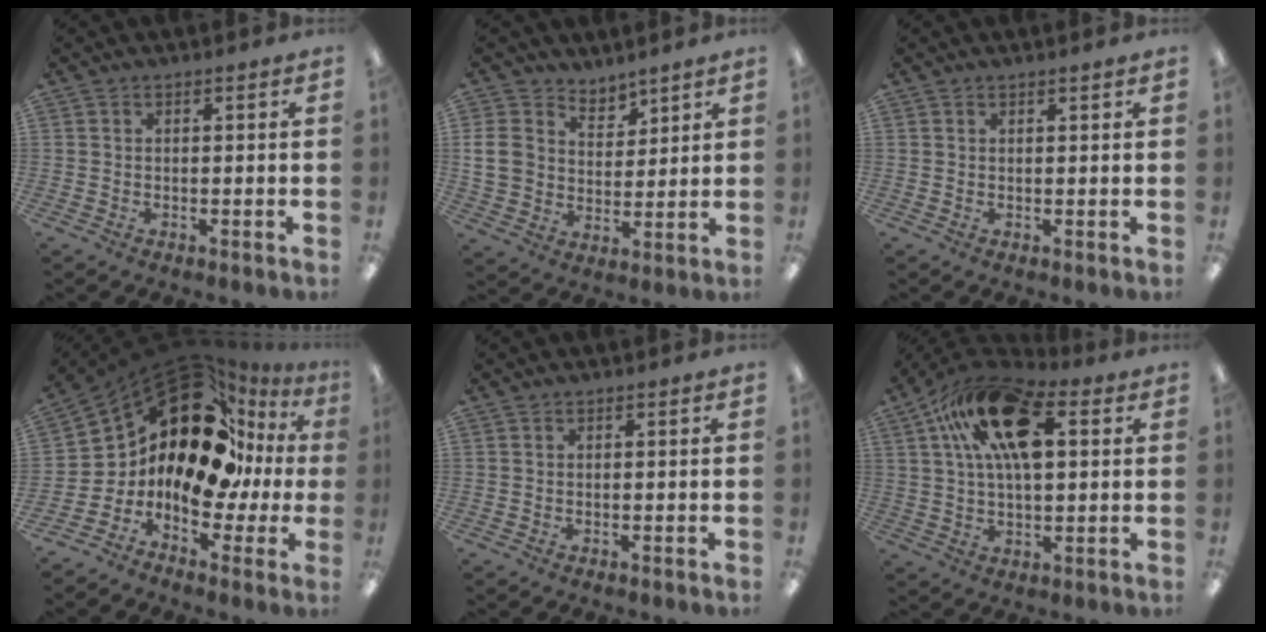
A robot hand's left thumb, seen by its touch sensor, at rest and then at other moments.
{"total": 8.7, "force": [4.7, 6.9, 2.6], "torque": [-0.060, -0.023, 0.096]}
{"total": 0.9, "force": [0.7, 0.0, 0.4], "torque": [-0.002, -0.004, 0.011]}
{"total": 18.4, "force": [7.6, 11.1, 12.5], "torque": [-0.238, -0.089, 0.129]}
{"total": 0.0}
{"total": 20.2, "force": [7.5, 10.3, 15.7], "torque": [-0.287, -0.003, 0.126]}